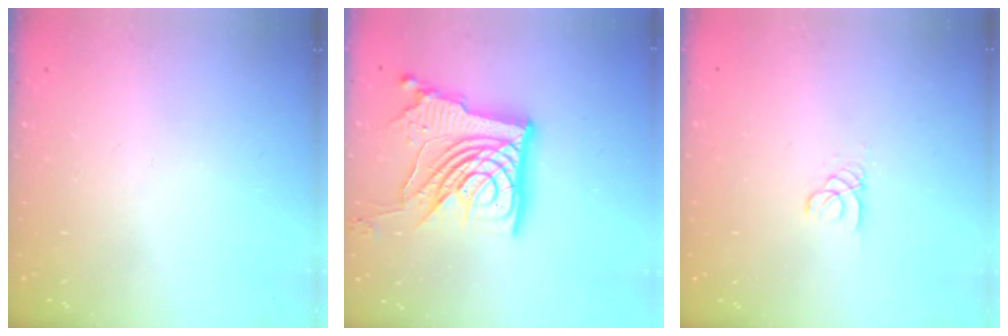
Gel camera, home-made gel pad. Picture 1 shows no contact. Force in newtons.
{"total": 22.5, "press": 22.4, "slide": 2.7}
{"total": 1.8, "press": 1.8, "slide": 0.2}